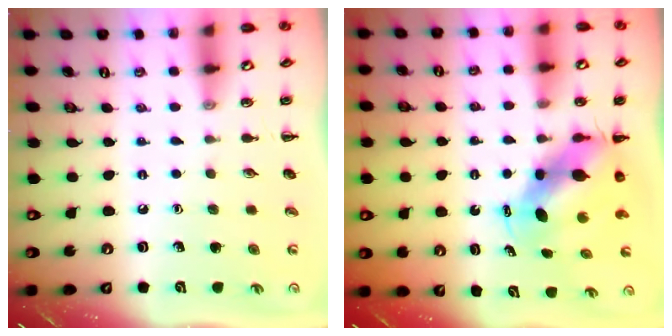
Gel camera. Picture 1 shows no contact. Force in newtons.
{"total": 5.8, "press": 5.7, "slide": 1.2}